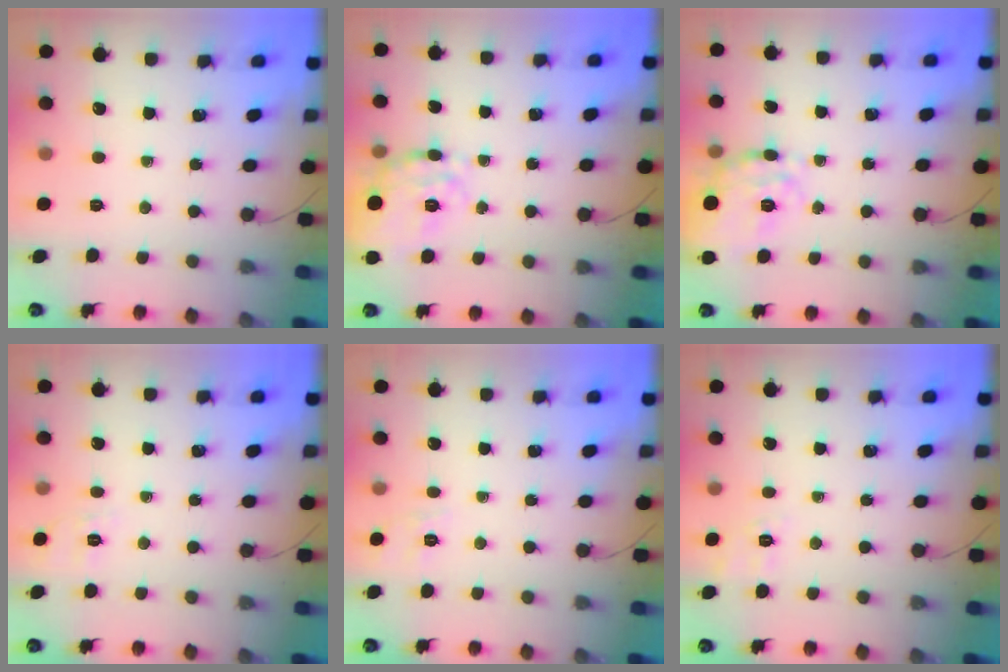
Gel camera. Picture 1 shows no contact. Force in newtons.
{"total": 14.7, "press": 14.6, "slide": 0.8}
{"total": 14.7, "press": 14.6, "slide": 0.8}
{"total": 1.9, "press": 0.4, "slide": 1.9}
{"total": 2.2, "press": 1.1, "slide": 1.9}
{"total": 4.8, "press": 4.3, "slide": 2.2}